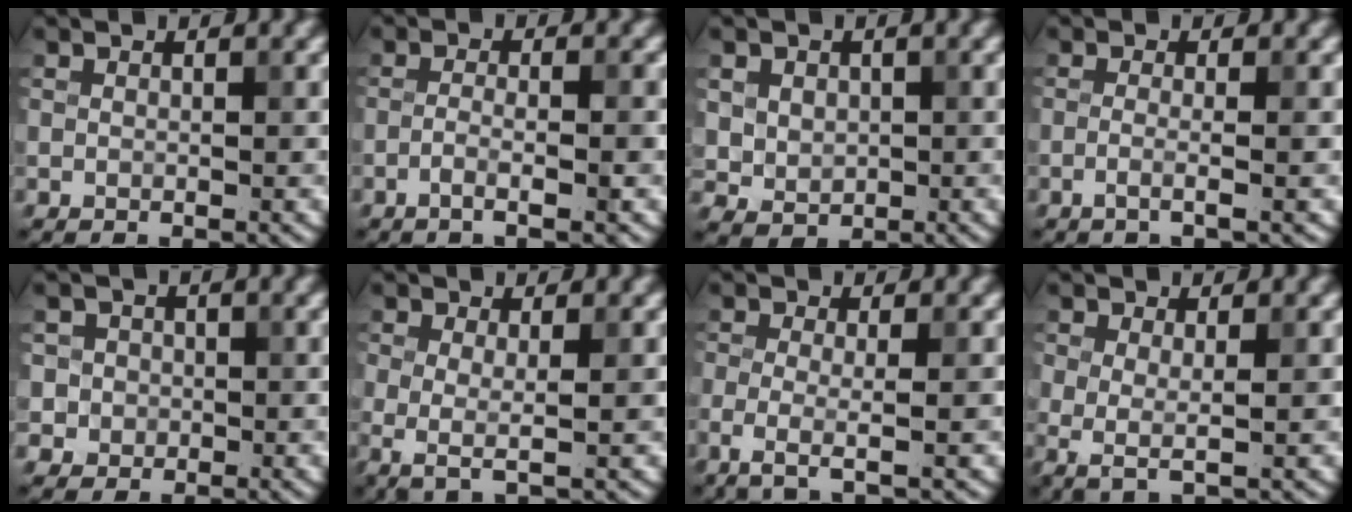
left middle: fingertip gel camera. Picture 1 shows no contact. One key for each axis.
{"total": 2.4, "fx": -1.0, "fy": 0.4, "fz": 2.2, "tx": -0.031, "ty": 0.007, "tz": -0.027}
{"total": 2.9, "fx": 0.7, "fy": 2.6, "fz": 1.1, "tx": -0.032, "ty": -0.006, "tz": 0.027}
{"total": 2.0, "fx": -0.5, "fy": 0.6, "fz": 1.8, "tx": -0.024, "ty": -0.003, "tz": -0.020}
{"total": 3.1, "fx": 0.2, "fy": 3.0, "fz": 0.7, "tx": 0.007, "ty": 0.012, "tz": -0.003}
{"total": 2.2, "fx": -0.2, "fy": 0.5, "fz": 2.1, "tx": -0.040, "ty": -0.008, "tz": -0.004}
{"total": 2.7, "fx": -0.9, "fy": 0.7, "fz": 2.4, "tx": -0.046, "ty": -0.010, "tz": -0.024}
{"total": 2.0, "fx": -0.1, "fy": 0.7, "fz": 1.9, "tx": -0.036, "ty": -0.007, "tz": -0.002}